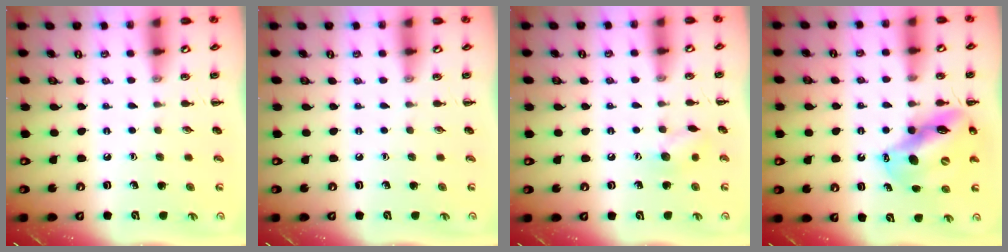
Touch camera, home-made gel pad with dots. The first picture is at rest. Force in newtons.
{"total": 0.0}
{"total": 7.3, "press": 7.2, "slide": 1.1}
{"total": 13.6, "press": 13.1, "slide": 3.5}